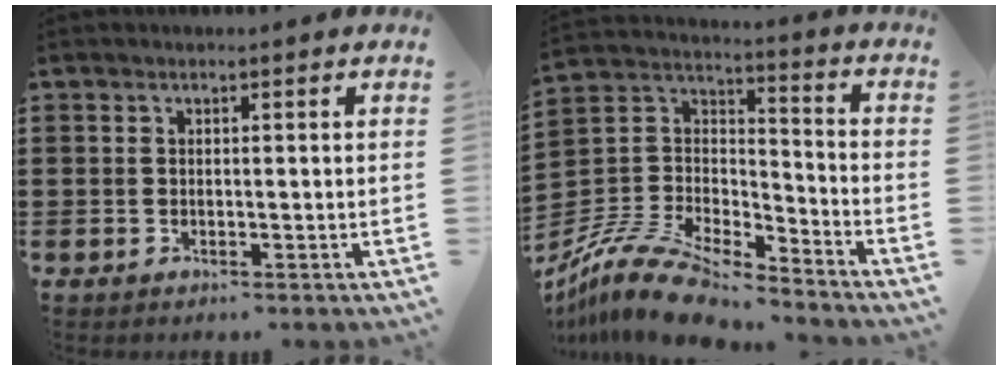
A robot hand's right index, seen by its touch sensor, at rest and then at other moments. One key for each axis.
{"total": 11.7, "fx": -10.6, "fy": 2.5, "fz": 4.3, "tx": -0.105, "ty": 0.013, "tz": -0.216}